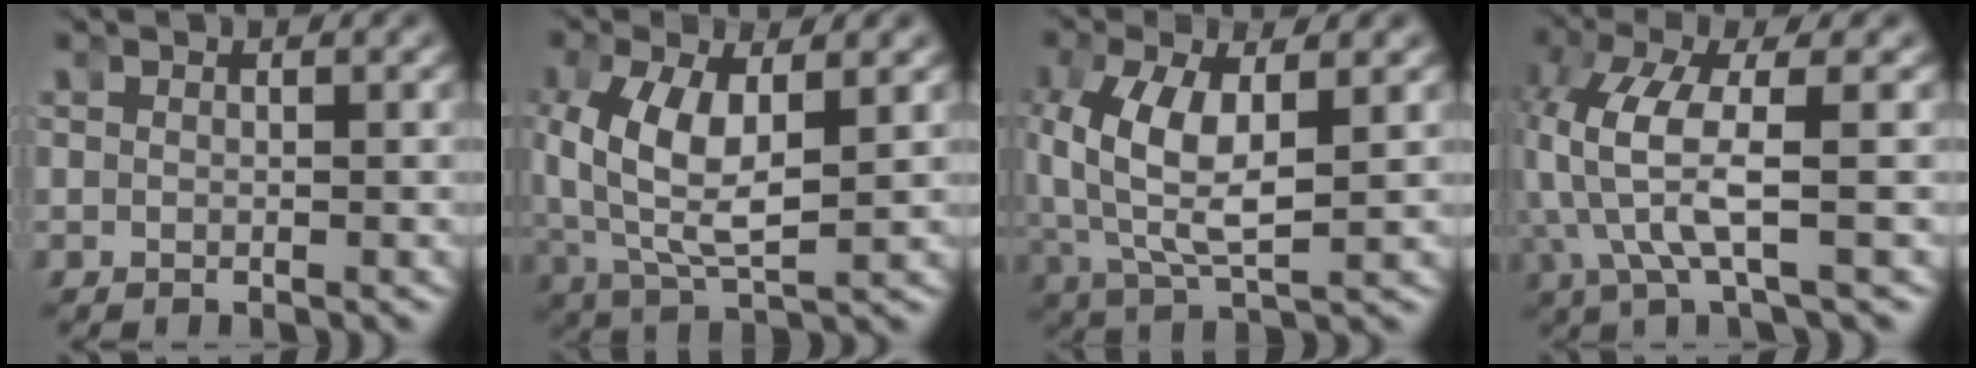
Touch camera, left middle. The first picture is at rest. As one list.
[{"total": 6.8, "force": [0.4, 3.8, 5.6], "torque": [-0.135, -0.018, 0.022]}, {"total": 6.3, "force": [0.4, 3.2, 5.4], "torque": [-0.130, -0.013, 0.020]}, {"total": 5.5, "force": [0.1, 1.5, 5.2], "torque": [-0.135, -0.015, 0.011]}]